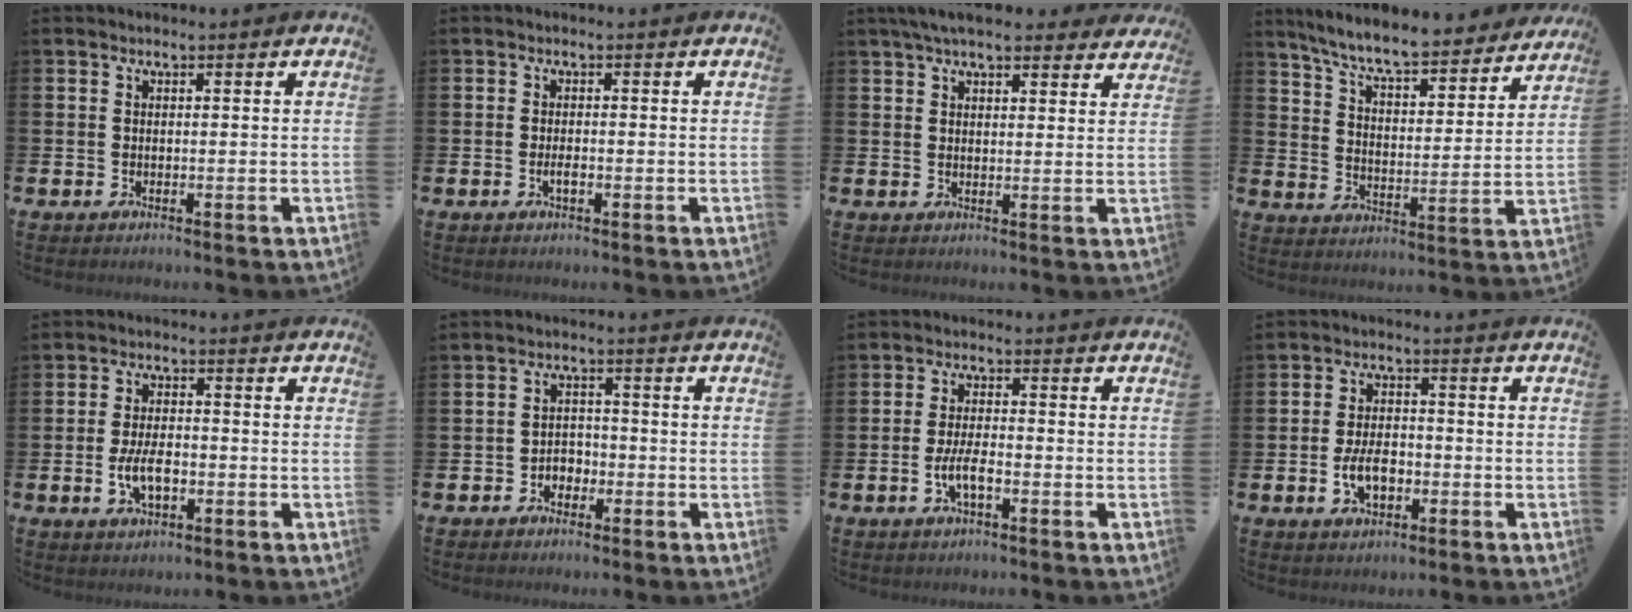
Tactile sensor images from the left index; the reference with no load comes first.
{"total": 1.3, "force": [-0.4, 0.4, 1.1], "torque": [-0.026, 0.002, -0.007]}
{"total": 5.4, "force": [4.7, 1.3, 2.2], "torque": [-0.050, -0.011, 0.087]}
{"total": 8.0, "force": [7.5, 0.9, 2.9], "torque": [-0.081, -0.057, 0.126]}
{"total": 4.5, "force": [-1.0, 2.4, 3.7], "torque": [-0.062, -0.001, -0.022]}
{"total": 2.4, "force": [-1.4, 1.8, 0.8], "torque": [-0.017, 0.006, -0.033]}
{"total": 3.8, "force": [-1.4, 1.3, 3.3], "torque": [-0.069, 0.005, -0.025]}
{"total": 4.7, "force": [-1.3, 2.7, 3.6], "torque": [-0.059, 0.001, -0.028]}